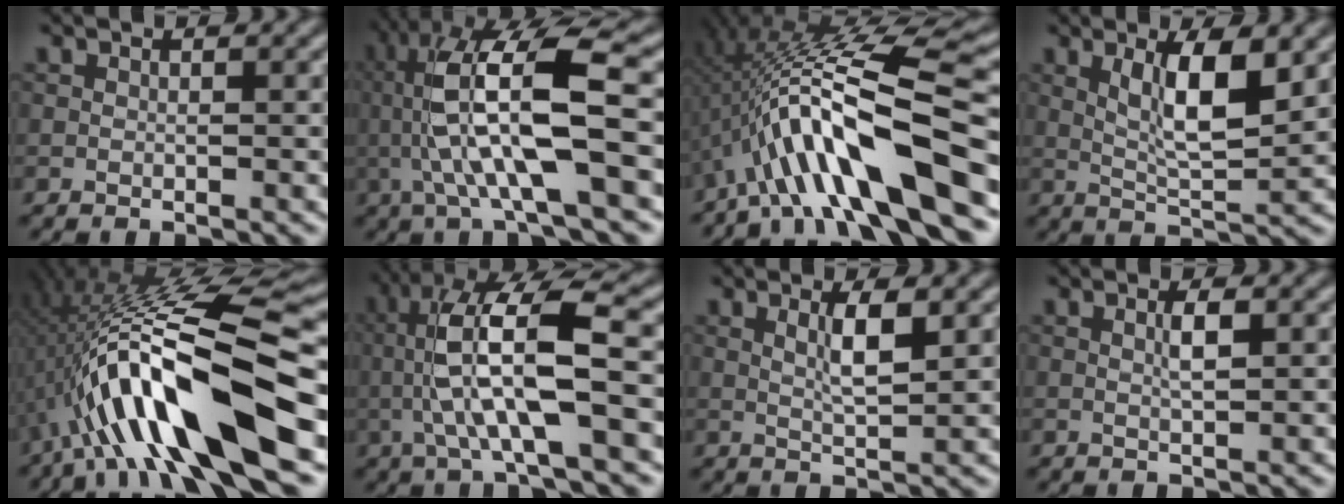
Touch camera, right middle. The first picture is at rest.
{"total": 11.0, "force": [0.2, 2.8, 10.6], "torque": [-0.205, 0.015, 0.011]}
{"total": 11.6, "force": [-4.3, 2.3, 10.5], "torque": [-0.173, 0.032, -0.065]}
{"total": 5.2, "force": [1.5, 1.2, 4.8], "torque": [-0.089, 0.001, 0.036]}
{"total": 12.7, "force": [-3.5, 2.9, 11.9], "torque": [-0.195, 0.029, -0.050]}
{"total": 9.8, "force": [-0.3, 2.6, 9.4], "torque": [-0.190, 0.016, 0.002]}
{"total": 2.5, "force": [0.9, 0.3, 2.3], "torque": [-0.043, 0.003, 0.024]}
{"total": 1.1, "force": [0.4, 0.0, 1.0], "torque": [-0.023, 0.007, 0.013]}